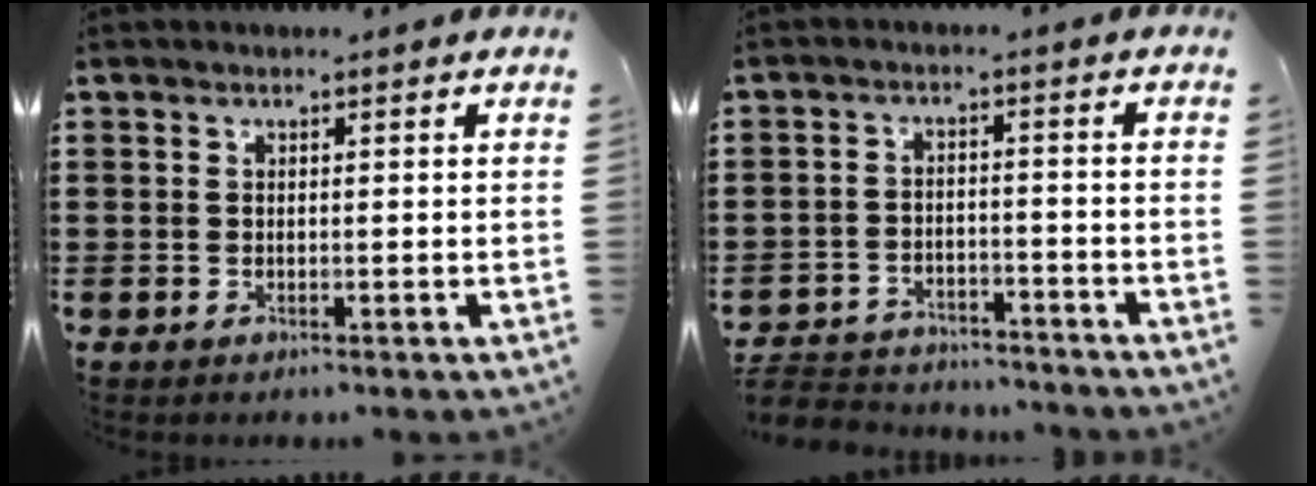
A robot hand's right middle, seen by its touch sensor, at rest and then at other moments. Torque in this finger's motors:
{"motor_torque": [1.34, -0.80, 0.02, 0.01]}